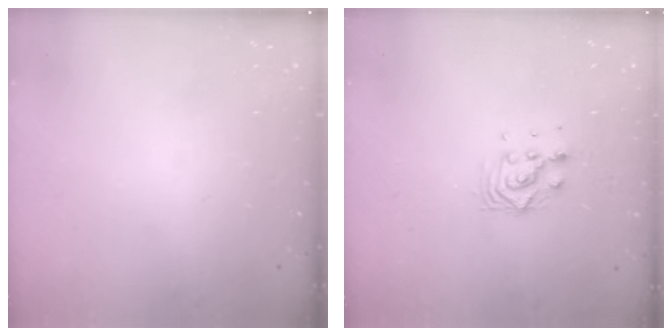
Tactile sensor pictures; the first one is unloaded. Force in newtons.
{"total": 7.0, "press": 7.0, "slide": 0.5}